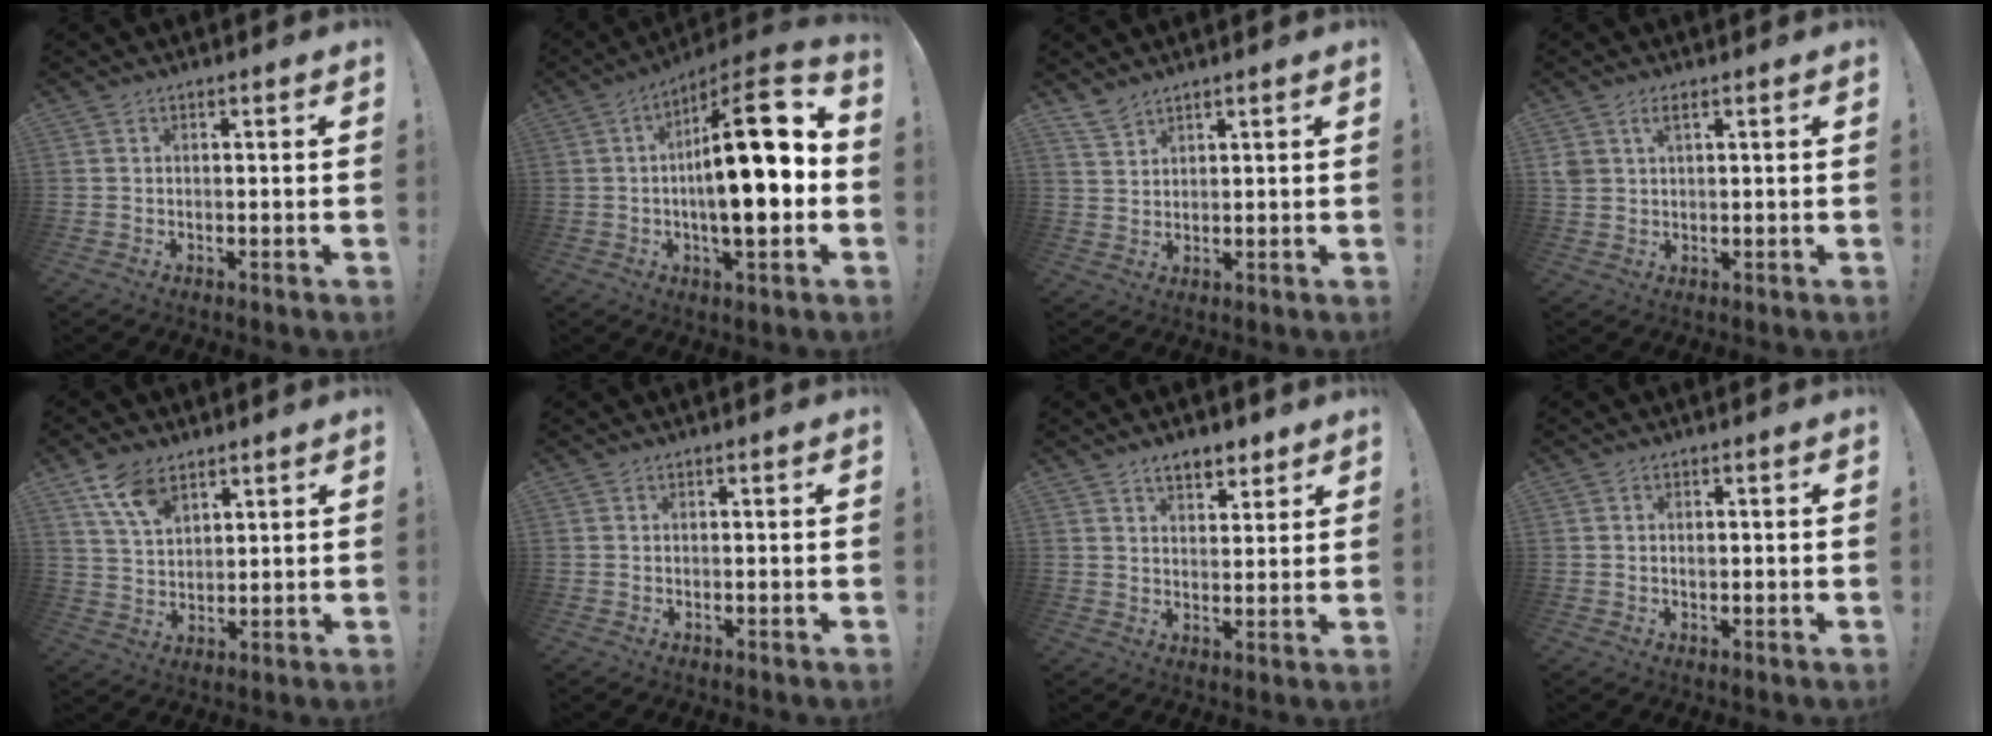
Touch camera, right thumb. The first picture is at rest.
{"total": 20.8, "force": [-0.5, 5.5, 20.0], "torque": [-0.304, -0.004, -0.019]}
{"total": 4.1, "force": [3.7, 1.3, 1.2], "torque": [-0.015, -0.023, 0.069]}
{"total": 3.0, "force": [1.4, 1.6, 2.2], "torque": [-0.040, 0.001, 0.027]}
{"total": 9.6, "force": [6.3, 5.4, 4.9], "torque": [-0.098, -0.022, 0.123]}
{"total": 0.0}
{"total": 6.2, "force": [4.5, 3.2, 2.7], "torque": [-0.031, -0.022, 0.081]}
{"total": 0.9, "force": [0.2, 0.8, 0.3], "torque": [0.001, 0.001, 0.001]}